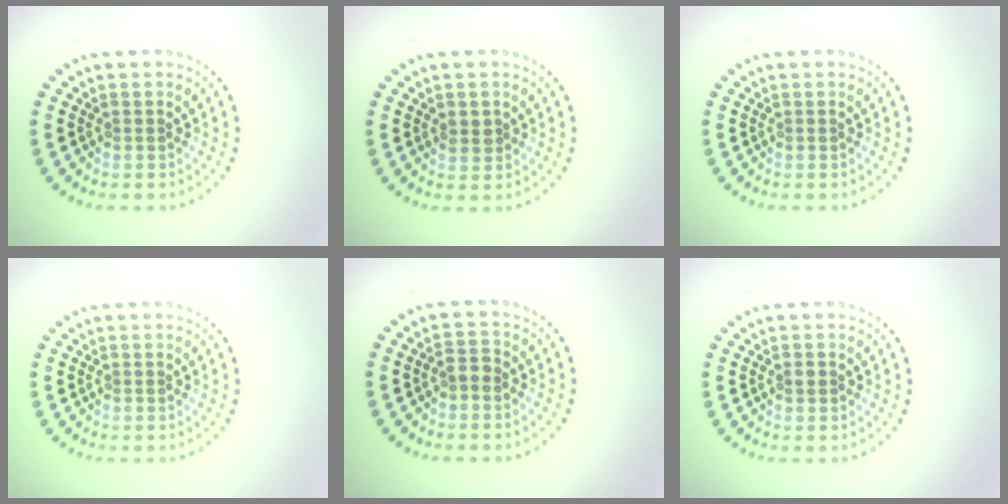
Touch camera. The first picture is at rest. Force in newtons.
{"total": 1.5, "press": 1.5, "slide": 0.4}
{"total": 0.0}
{"total": 0.0}
{"total": 1.4, "press": 1.3, "slide": 0.5}
{"total": 0.8, "press": 0.8, "slide": 0.1}